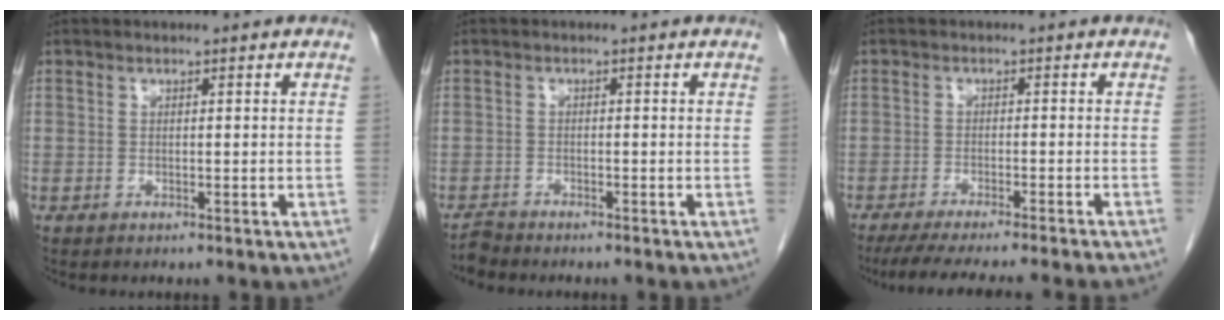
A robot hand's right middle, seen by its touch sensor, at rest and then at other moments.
{"total": 1.5, "force": [-1.5, 0.1, -0.2], "torque": [0.002, -0.006, -0.026]}
{"total": 13.0, "force": [-11.5, -0.8, 6.1], "torque": [-0.071, -0.030, -0.161]}